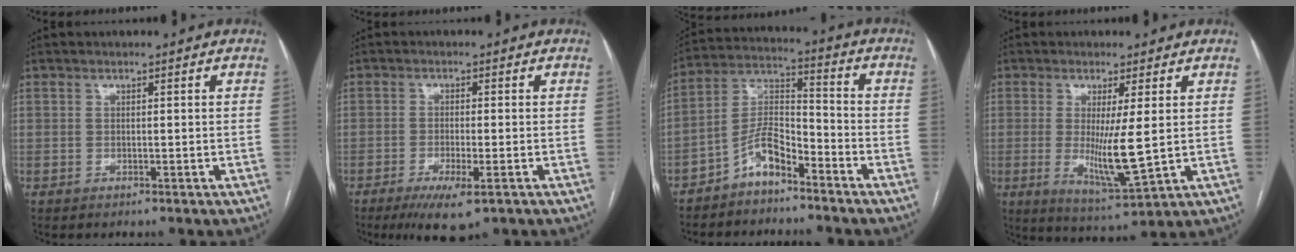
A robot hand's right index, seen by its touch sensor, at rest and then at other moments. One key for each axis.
{"total": 6.6, "fx": -3.7, "fy": 1.2, "fz": 5.4, "tx": -0.093, "ty": -0.018, "tz": -0.058}
{"total": 7.5, "fx": -5.3, "fy": 2.6, "fz": 4.7, "tx": -0.100, "ty": 0.019, "tz": -0.103}
{"total": 8.5, "fx": 0.0, "fy": 0.4, "fz": 8.5, "tx": -0.162, "ty": -0.031, "tz": 0.003}